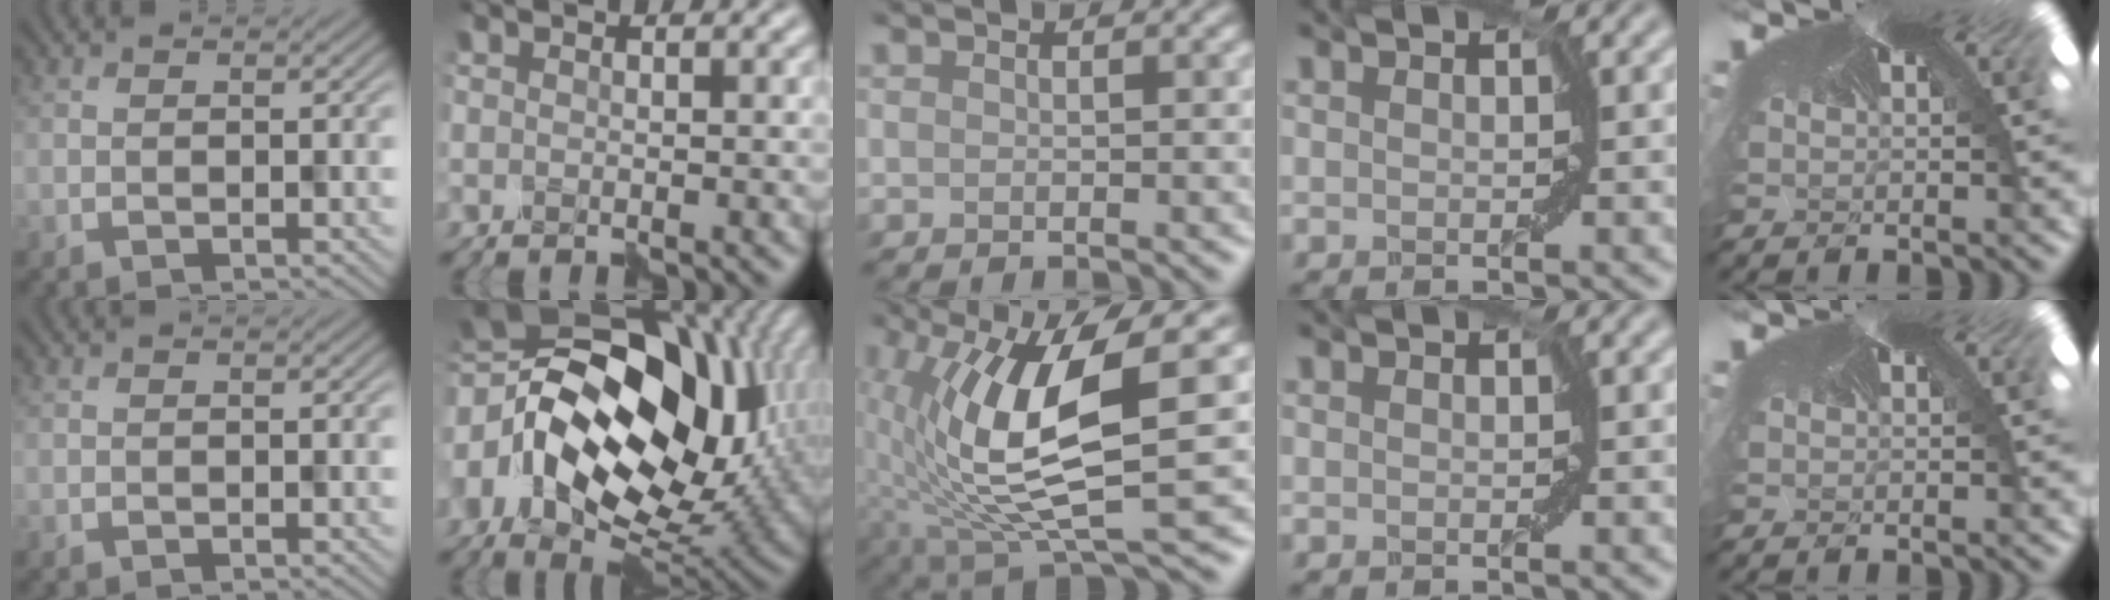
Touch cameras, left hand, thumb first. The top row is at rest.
{"index": {"total": 18.3, "force": [0.6, 11.9, 13.8], "torque": [-0.256, -0.002, 0.018]}, "middle": {"total": 10.4, "force": [1.0, 2.9, 10.0], "torque": [-0.204, -0.016, 0.018]}}